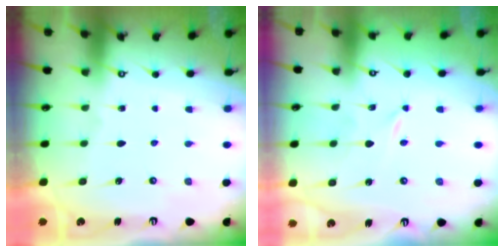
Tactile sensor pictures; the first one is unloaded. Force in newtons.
{"total": 0.0}